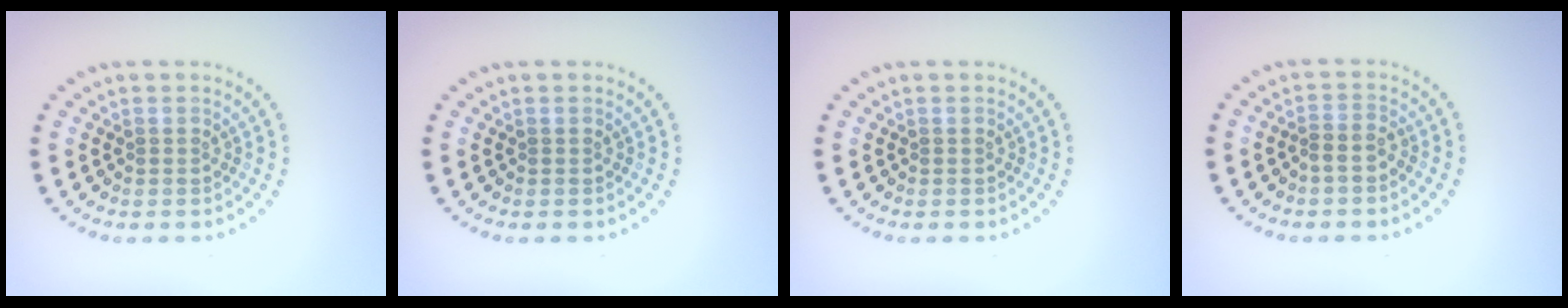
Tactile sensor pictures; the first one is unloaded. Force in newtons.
{"total": 0.0}
{"total": 0.0}
{"total": 1.3, "press": 1.1, "slide": 0.7}